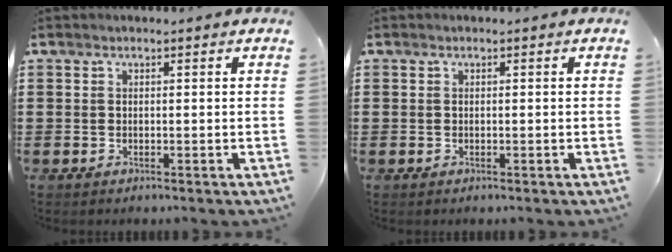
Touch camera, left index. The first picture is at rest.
{"total": 0.0}